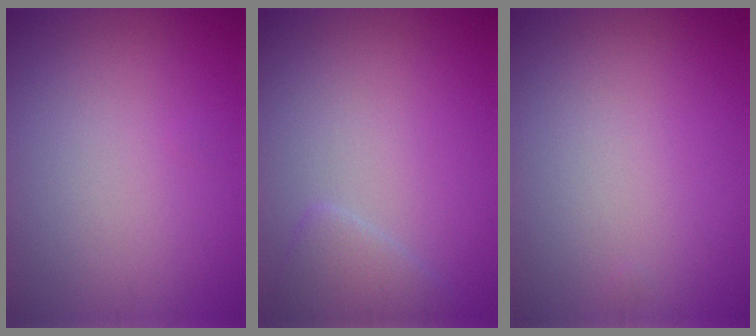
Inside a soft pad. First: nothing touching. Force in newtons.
{"total": 1.9, "press": 1.9, "slide": 0.2}
{"total": 0.0}